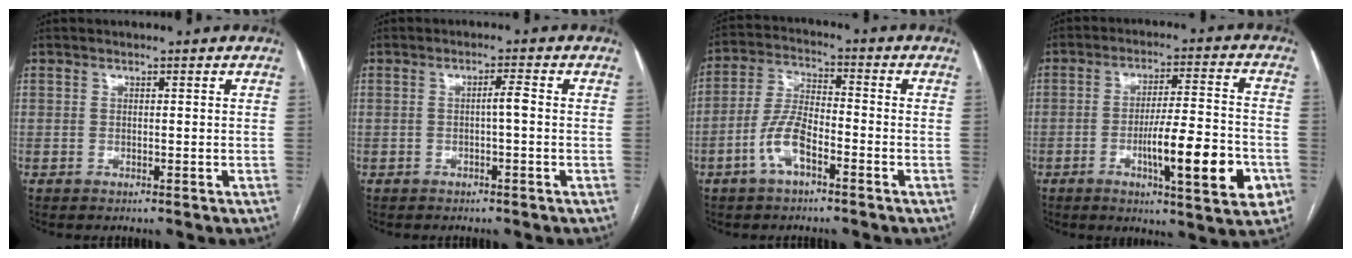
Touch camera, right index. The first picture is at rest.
{"total": 1.8, "force": [-0.2, 0.0, 1.8], "torque": [-0.028, 0.003, -0.002]}
{"total": 7.4, "force": [-3.5, 2.6, 5.9], "torque": [-0.132, 0.009, -0.069]}
{"total": 14.0, "force": [-4.5, 1.9, 13.1], "torque": [-0.199, -0.003, -0.066]}